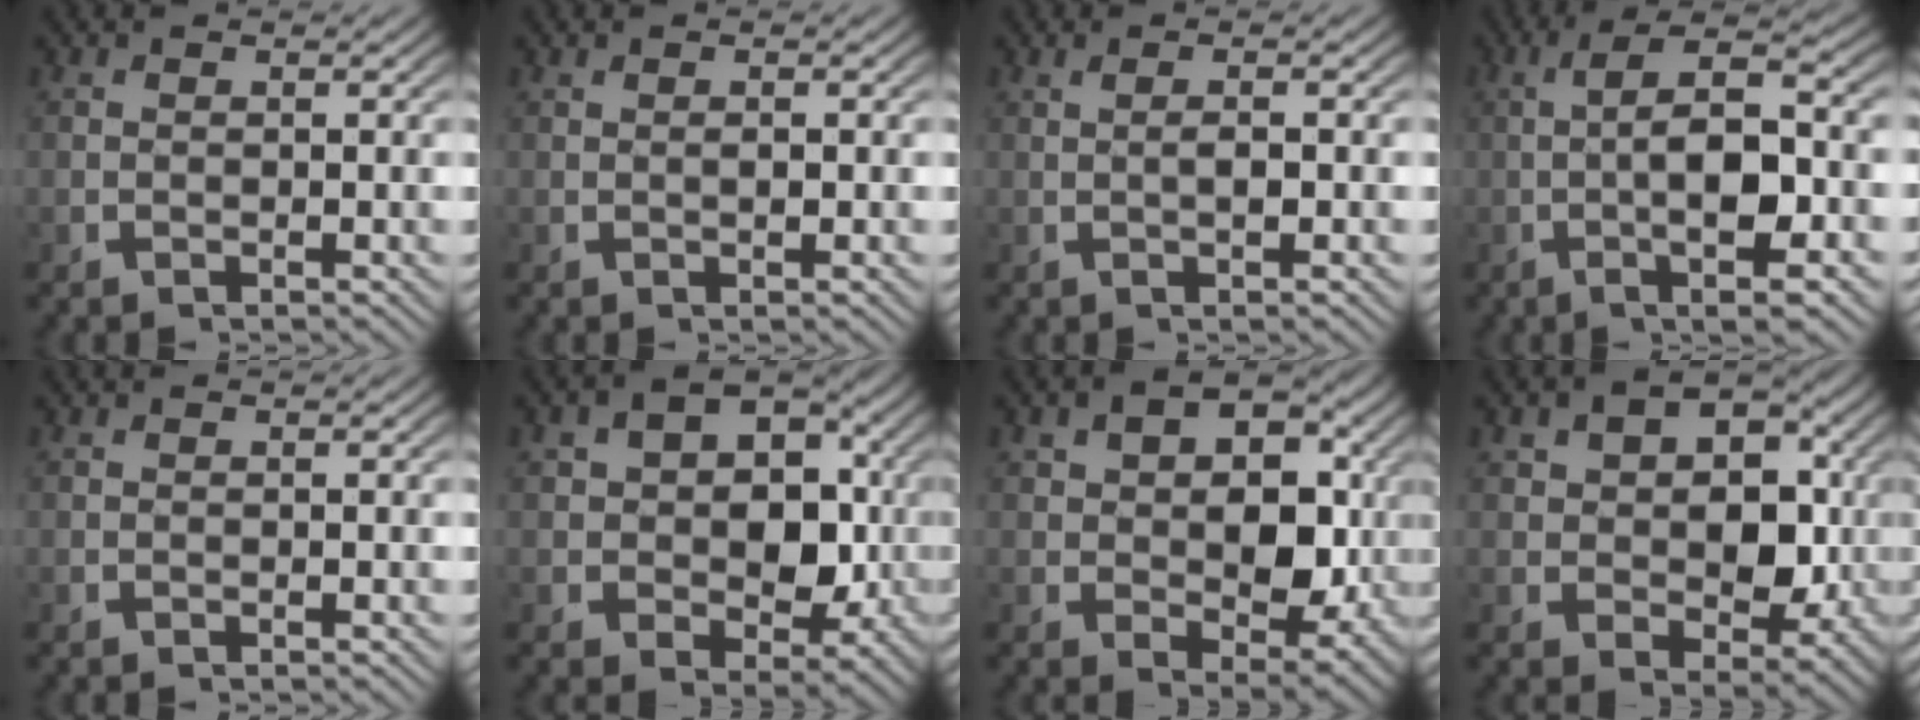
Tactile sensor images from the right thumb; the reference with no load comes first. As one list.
[{"total": 0.9, "force": [0.2, 0.2, 0.8], "torque": [-0.018, -0.003, 0.006]}, {"total": 1.8, "force": [0.2, 0.1, 1.8], "torque": [-0.036, 0.003, 0.006]}, {"total": 9.7, "force": [0.2, 3.7, 9.0], "torque": [-0.149, -0.002, 0.004]}, {"total": 0.0}, {"total": 9.6, "force": [0.6, 7.3, 6.3], "torque": [-0.123, -0.036, 0.022]}, {"total": 9.6, "force": [1.3, 6.7, 6.7], "torque": [-0.119, -0.036, 0.034]}, {"total": 8.6, "force": [1.0, 6.3, 5.8], "torque": [-0.110, -0.035, 0.031]}]